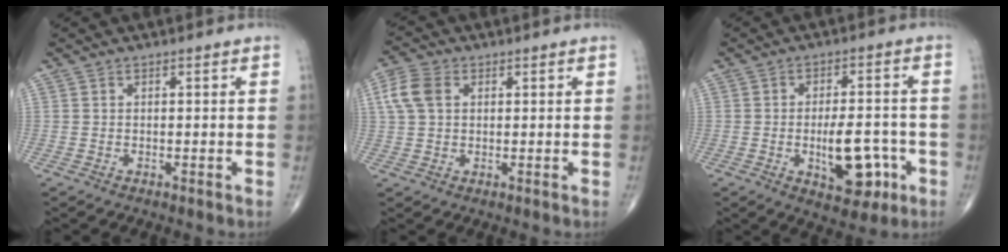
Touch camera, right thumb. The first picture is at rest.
{"total": 6.0, "force": [1.6, 4.1, 4.1], "torque": [-0.093, 0.012, 0.029]}
{"total": 10.9, "force": [-3.2, 5.2, 9.0], "torque": [-0.107, 0.014, -0.038]}